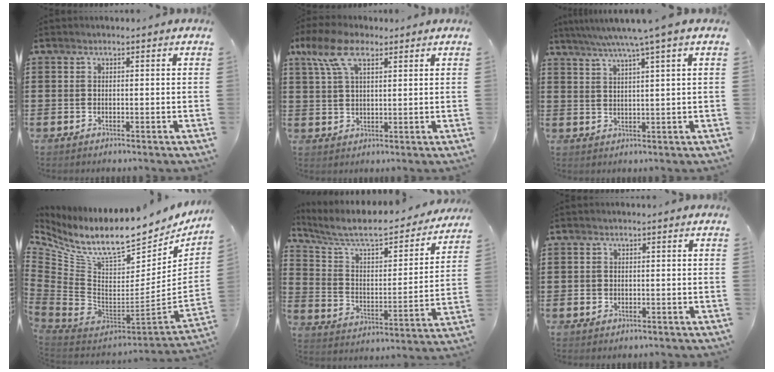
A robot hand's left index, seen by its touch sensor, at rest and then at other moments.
{"total": 7.5, "force": [4.1, 3.5, 5.3], "torque": [-0.117, 0.012, 0.075]}
{"total": 5.0, "force": [3.4, -1.0, 3.6], "torque": [-0.077, -0.011, 0.055]}
{"total": 12.1, "force": [8.2, 3.8, 8.0], "torque": [-0.168, -0.074, 0.139]}
{"total": 7.5, "force": [6.7, 1.2, 3.2], "torque": [-0.094, -0.051, 0.110]}
{"total": 1.1, "force": [-0.5, 1.0, 0.1], "torque": [-0.006, 0.004, -0.012]}